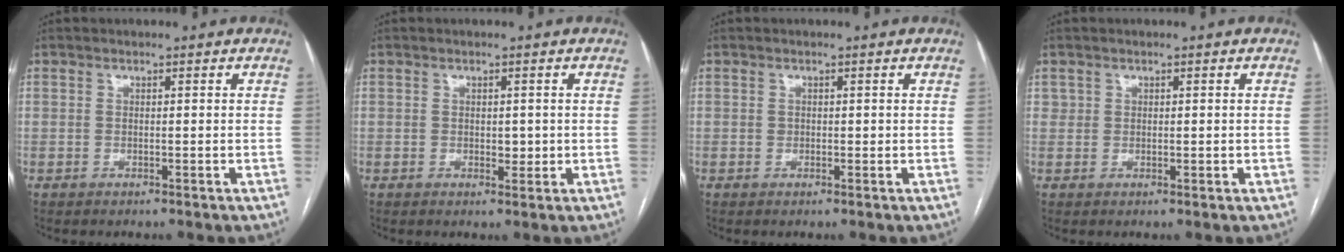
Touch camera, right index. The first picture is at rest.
{"total": 1.9, "force": [0.1, 1.2, 1.4], "torque": [-0.018, -0.002, 0.004]}
{"total": 0.7, "force": [0.1, 0.7, 0.3], "torque": [-0.001, 0.001, 0.001]}
{"total": 1.5, "force": [0.5, 1.3, 0.5], "torque": [-0.007, 0.005, 0.013]}